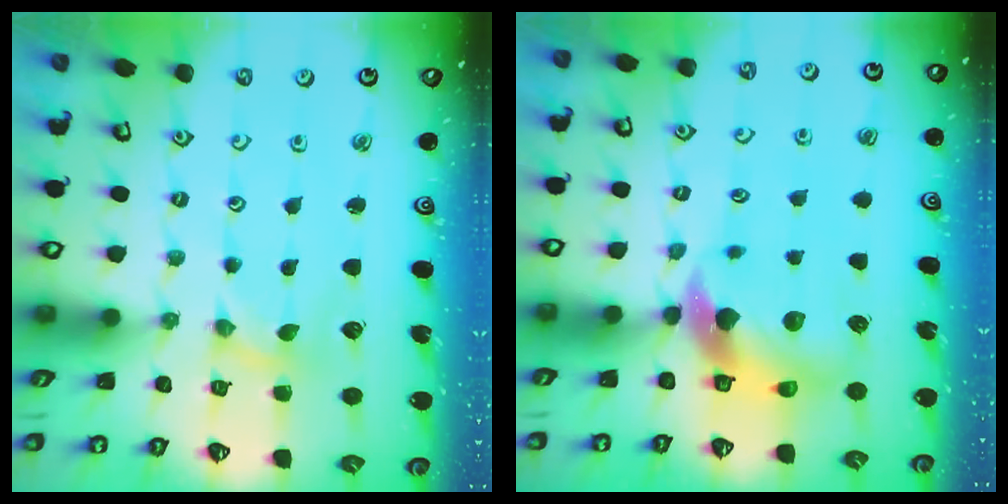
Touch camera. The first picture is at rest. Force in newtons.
{"total": 9.9, "press": 9.8, "slide": 1.4}